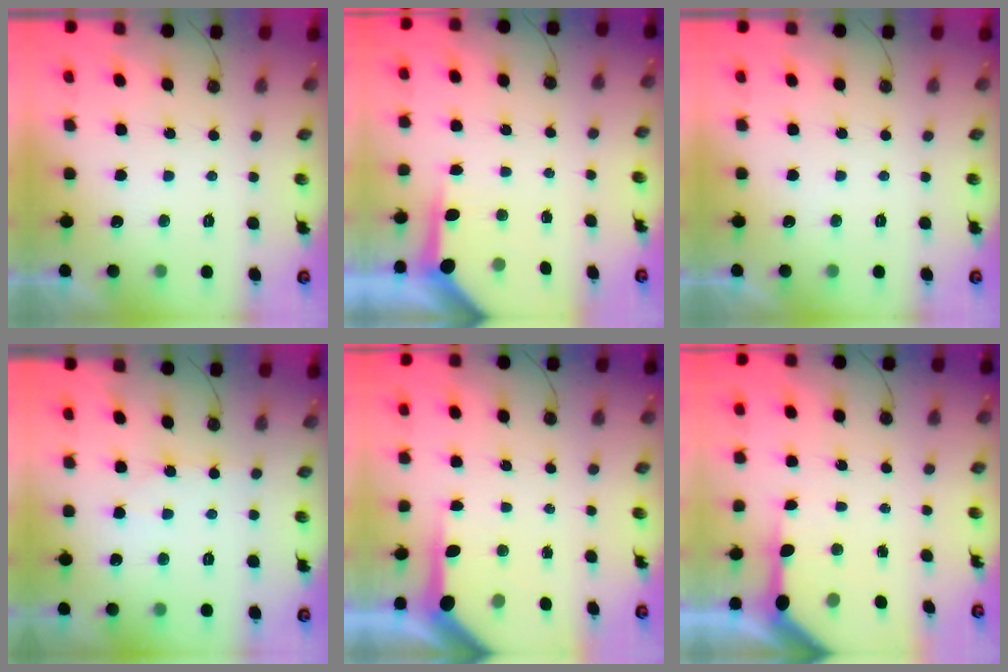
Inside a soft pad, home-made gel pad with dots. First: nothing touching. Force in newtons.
{"total": 5.7, "press": 5.7, "slide": 0.5}
{"total": 0.0}
{"total": 2.6, "press": 2.6, "slide": 0.4}
{"total": 7.6, "press": 7.5, "slide": 0.6}
{"total": 8.5, "press": 8.4, "slide": 1.1}